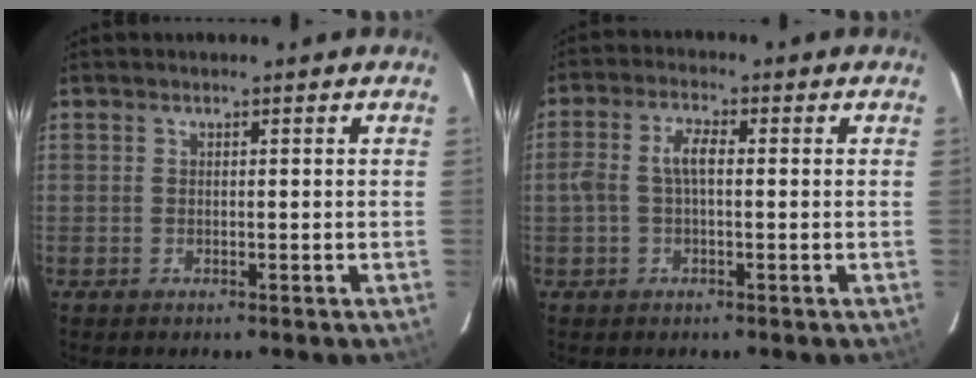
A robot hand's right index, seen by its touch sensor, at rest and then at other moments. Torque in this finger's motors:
{"motor_torque": [0.20, 0.02, 0.32, 0.09]}